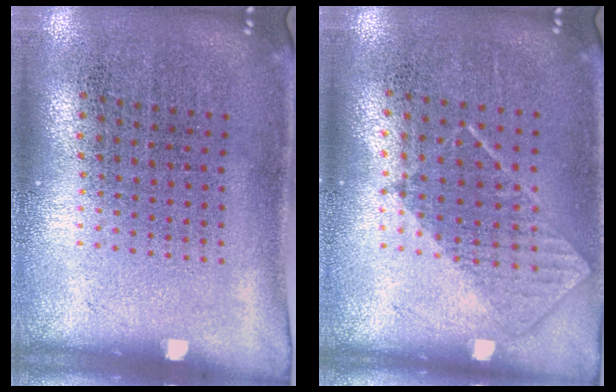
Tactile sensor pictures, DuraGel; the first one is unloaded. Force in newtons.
{"total": 0.8, "press": 0.8, "slide": 0.4}